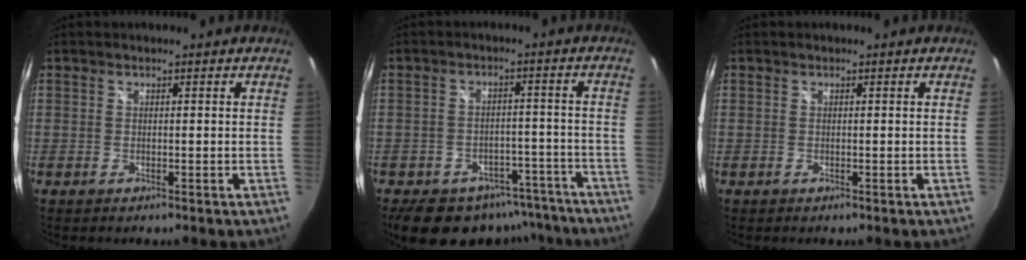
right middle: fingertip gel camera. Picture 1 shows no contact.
{"total": 14.9, "force": [-11.5, 7.8, 5.3], "torque": [-0.107, 0.018, -0.134]}
{"total": 0.0}